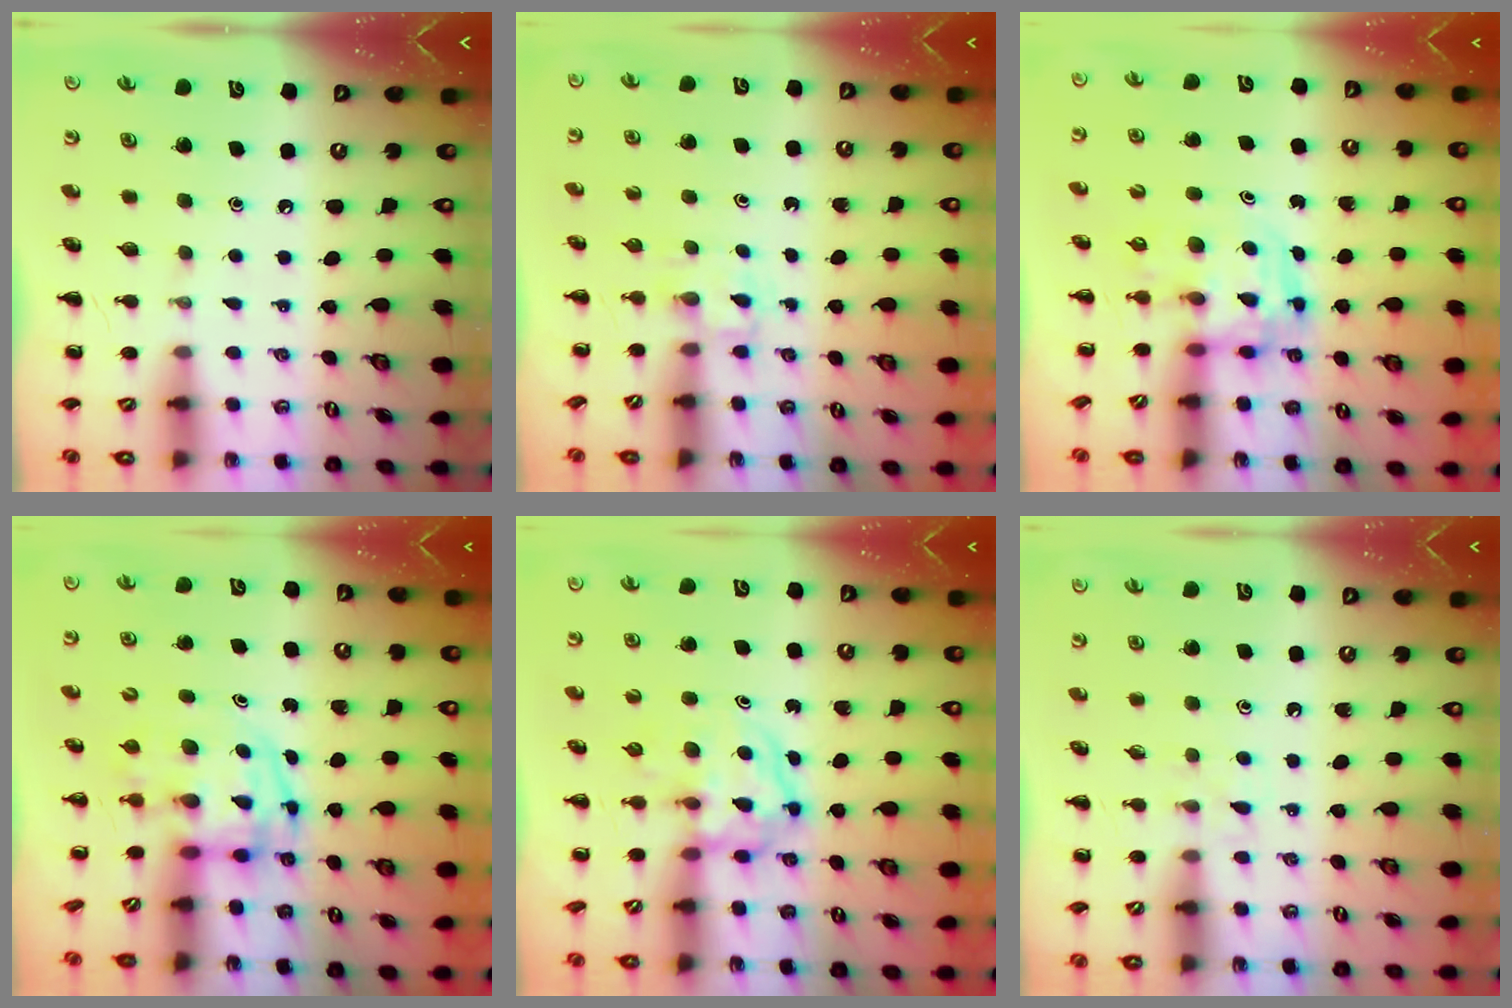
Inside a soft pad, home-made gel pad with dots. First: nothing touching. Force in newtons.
{"total": 2.3, "press": 2.1, "slide": 0.9}
{"total": 3.5, "press": 3.4, "slide": 0.6}
{"total": 3.8, "press": 3.7, "slide": 0.6}
{"total": 3.9, "press": 3.9, "slide": 0.5}
{"total": 4.3, "press": 4.0, "slide": 1.6}